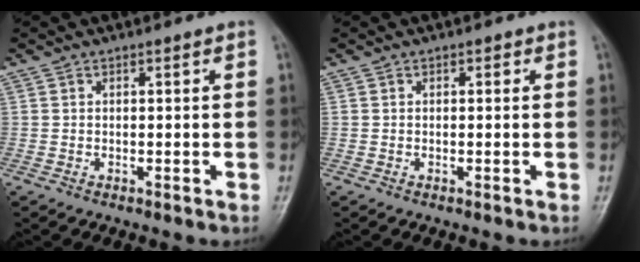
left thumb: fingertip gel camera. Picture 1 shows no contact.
{"total": 0.6, "force": [0.2, 0.5, 0.3], "torque": [0.003, 0.001, -0.001]}